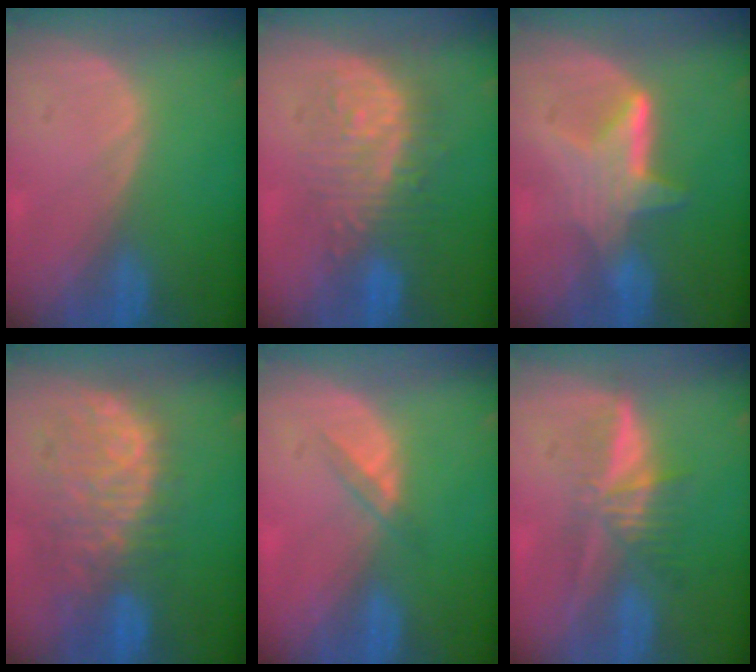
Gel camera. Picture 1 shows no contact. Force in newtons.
{"total": 9.1, "press": 8.9, "slide": 2.1}
{"total": 6.3, "press": 5.8, "slide": 2.6}
{"total": 10.9, "press": 9.4, "slide": 5.4}
{"total": 1.9, "press": 1.7, "slide": 1.0}
{"total": 5.4, "press": 5.2, "slide": 1.5}